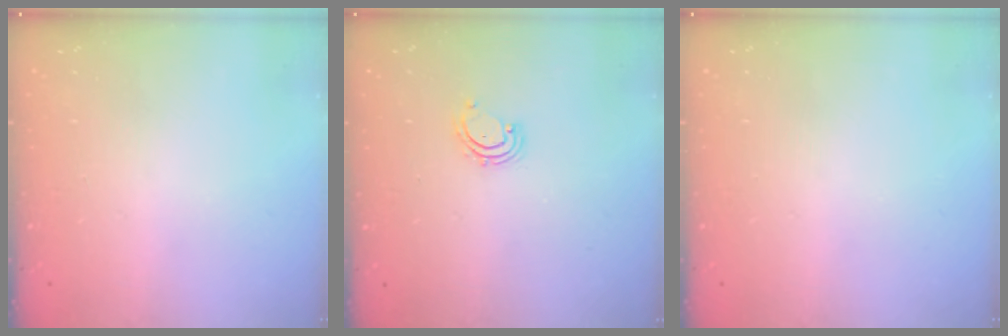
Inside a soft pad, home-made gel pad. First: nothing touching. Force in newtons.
{"total": 2.7, "press": 2.6, "slide": 0.5}
{"total": 0.0}